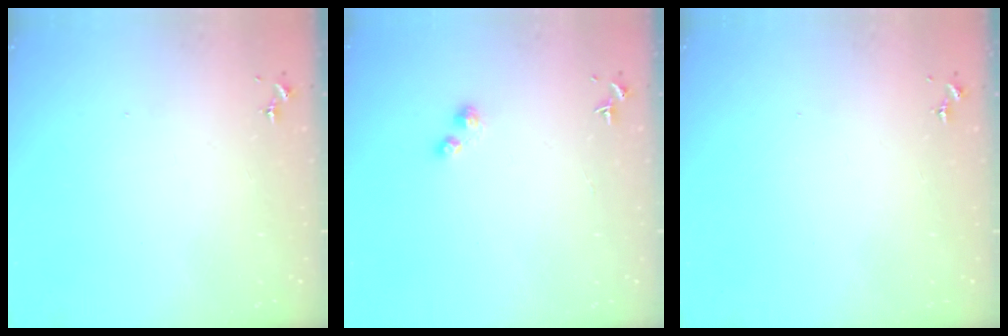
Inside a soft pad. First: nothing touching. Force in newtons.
{"total": 2.1, "press": 2.1, "slide": 0.4}
{"total": 0.0}